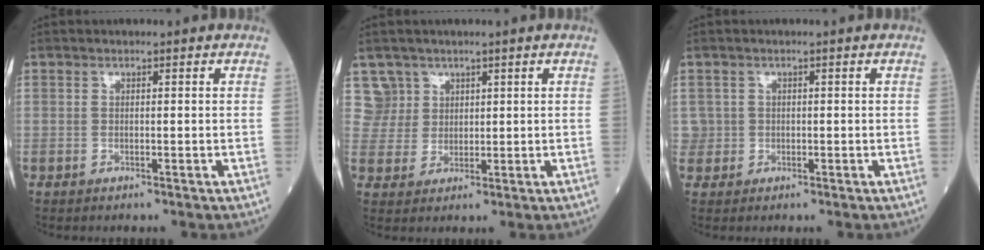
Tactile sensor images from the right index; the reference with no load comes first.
{"total": 4.2, "force": [2.6, 3.2, -1.0], "torque": [0.030, 0.008, 0.052]}
{"total": 1.7, "force": [0.0, 1.7, -0.2], "torque": [0.016, 0.007, -0.003]}